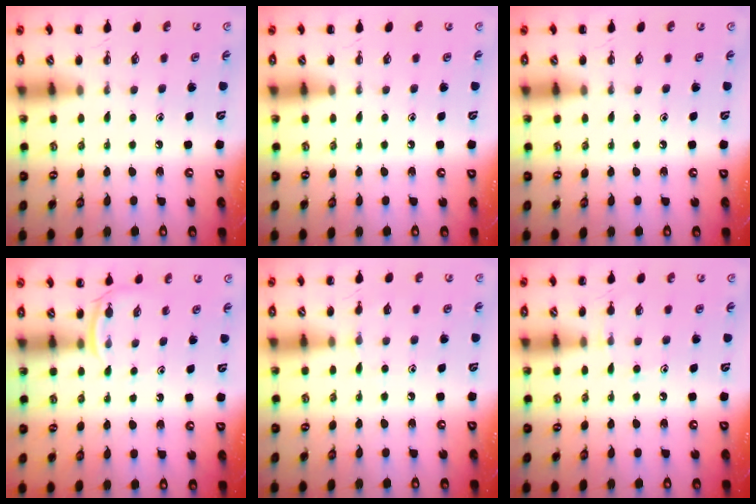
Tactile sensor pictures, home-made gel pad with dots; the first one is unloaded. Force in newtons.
{"total": 0.0}
{"total": 0.0}
{"total": 3.8, "press": 3.6, "slide": 1.2}
{"total": 6.7, "press": 6.4, "slide": 2.0}
{"total": 6.7, "press": 6.4, "slide": 1.9}